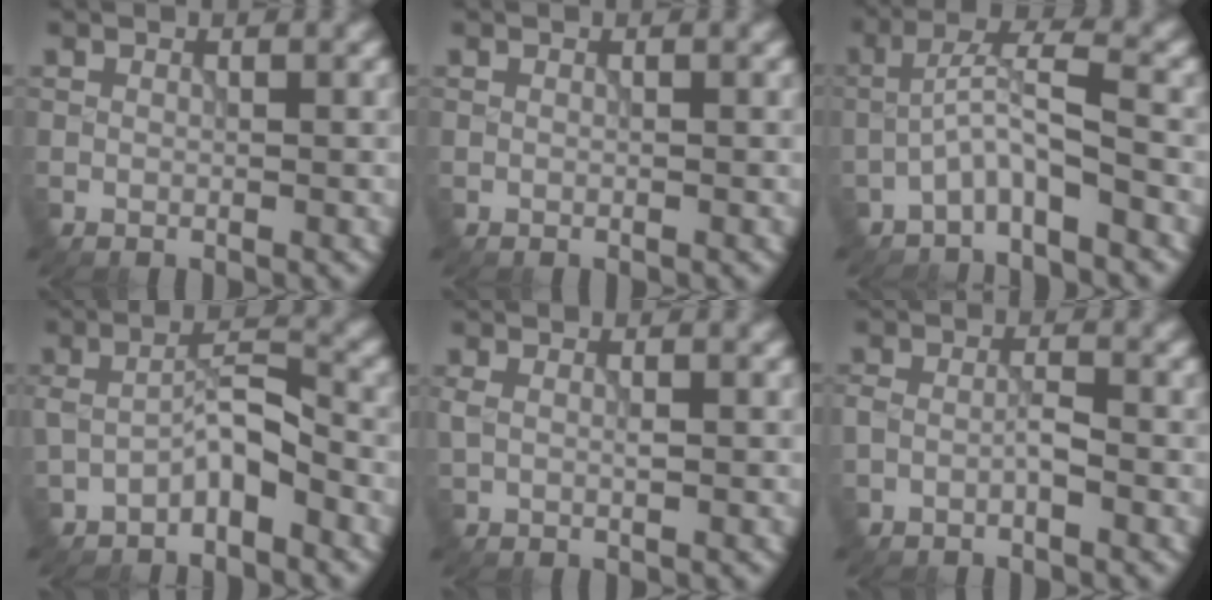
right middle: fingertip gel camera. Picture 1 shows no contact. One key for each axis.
{"total": 0.0}
{"total": 3.5, "fx": -2.0, "fy": 0.6, "fz": 2.8, "tx": -0.053, "ty": 0.019, "tz": -0.044}
{"total": 3.3, "fx": -1.9, "fy": 1.1, "fz": 2.4, "tx": -0.045, "ty": 0.014, "tz": -0.040}
{"total": 1.1, "fx": 0.2, "fy": 0.5, "fz": 1.0, "tx": -0.028, "ty": -0.001, "tz": 0.007}
{"total": 1.6, "fx": -1.0, "fy": 0.6, "fz": 1.2, "tx": -0.025, "ty": 0.004, "tz": -0.022}